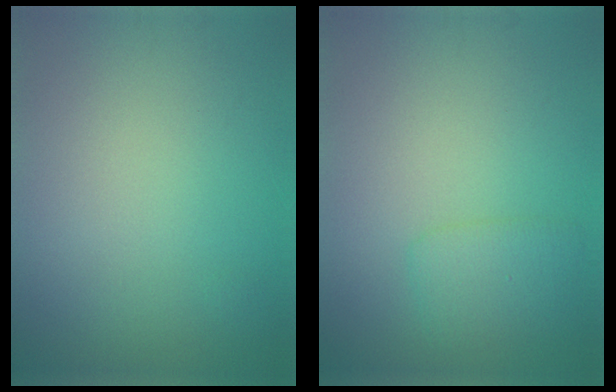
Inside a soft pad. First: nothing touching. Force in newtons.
{"total": 1.8, "press": 1.8, "slide": 0.1}